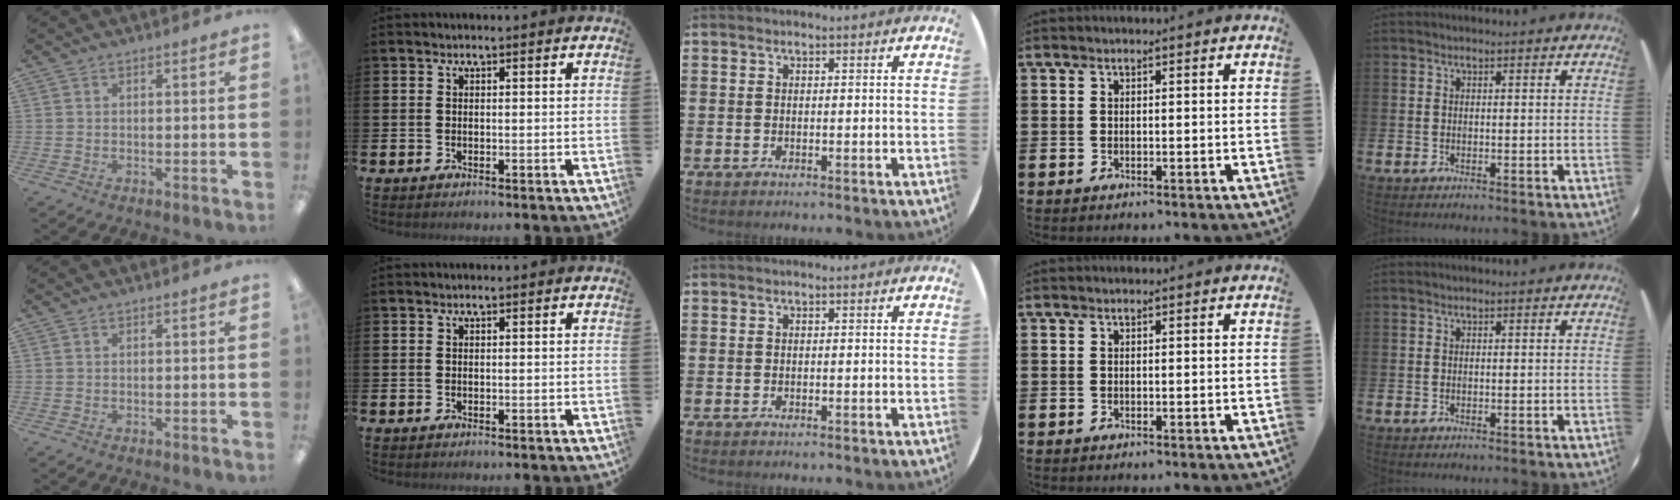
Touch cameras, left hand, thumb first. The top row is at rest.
{}